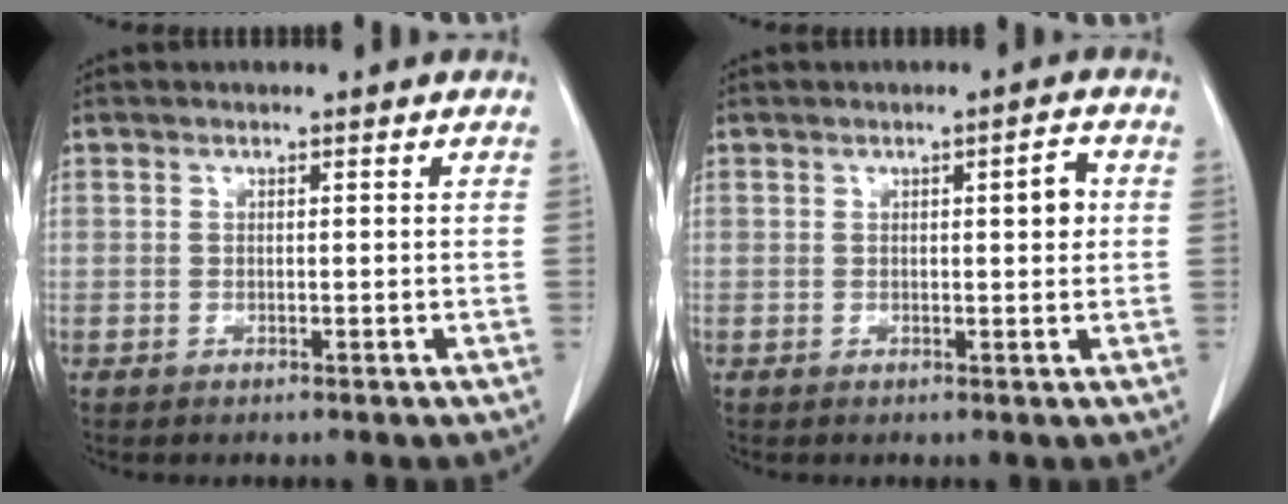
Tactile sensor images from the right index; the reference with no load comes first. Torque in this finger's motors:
{"motor_torque": [0.38, 0.01, 0.05, 0.03]}